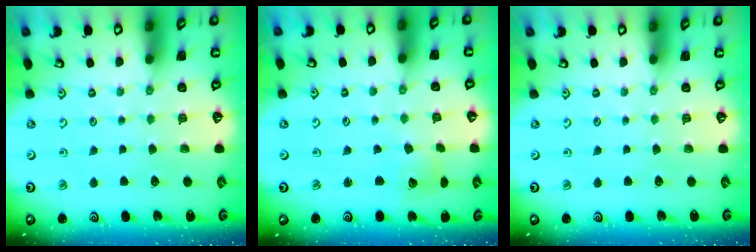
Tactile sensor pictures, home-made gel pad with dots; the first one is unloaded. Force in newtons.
{"total": 3.0, "press": 3.0, "slide": 0.4}
{"total": 0.0}